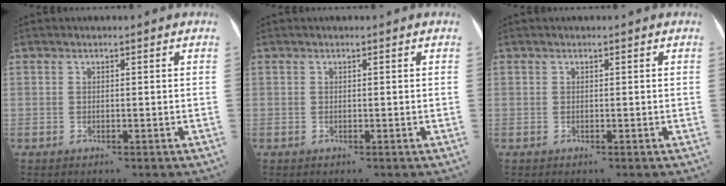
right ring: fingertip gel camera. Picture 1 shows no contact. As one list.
[{"total": 0.0}, {"total": 0.0}]